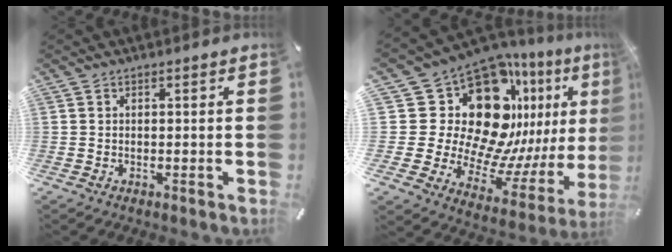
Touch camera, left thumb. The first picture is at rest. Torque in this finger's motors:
{"motor_torque": [2.75, 1.50, 0.79, 0.01, 0.06]}